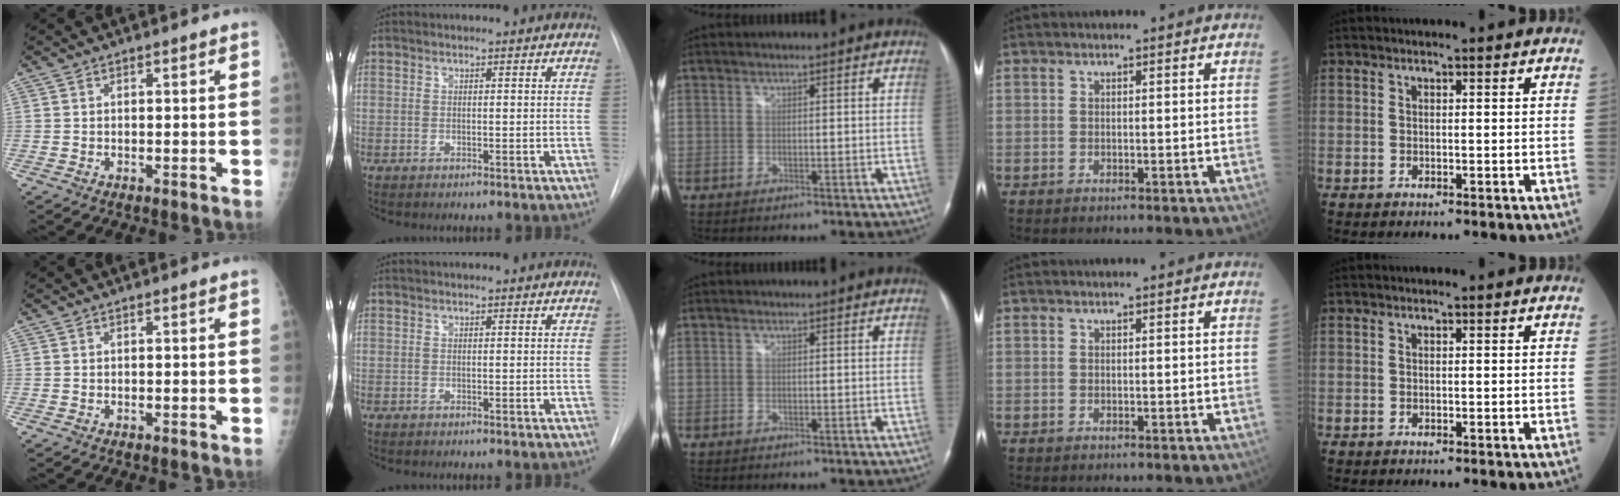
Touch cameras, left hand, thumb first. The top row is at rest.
{}